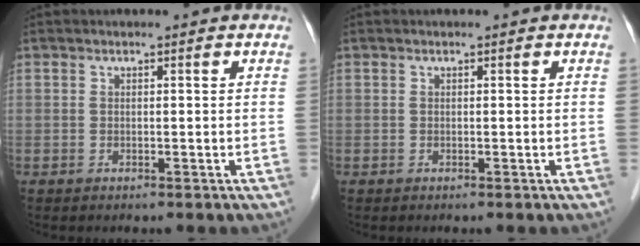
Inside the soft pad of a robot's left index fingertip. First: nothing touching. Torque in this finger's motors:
{"motor_torque": [0.00, 0.00, 0.00, 0.00]}